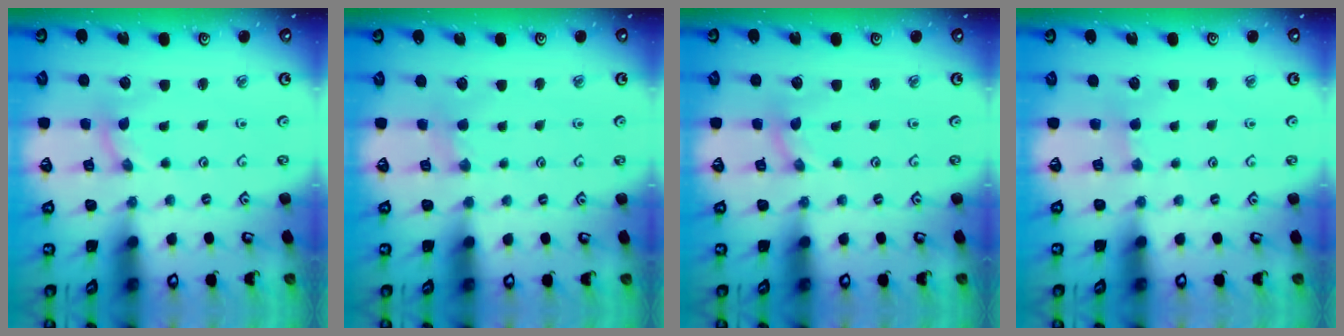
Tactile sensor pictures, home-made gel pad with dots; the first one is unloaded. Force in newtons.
{"total": 2.4, "press": 2.4, "slide": 0.4}
{"total": 0.0}
{"total": 2.0, "press": 2.0, "slide": 0.5}